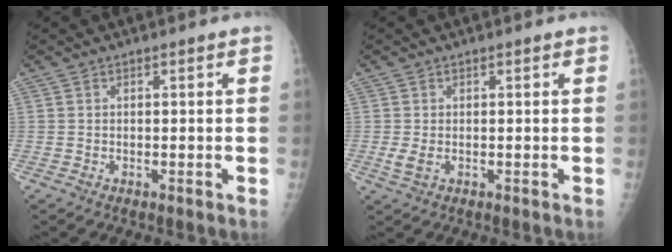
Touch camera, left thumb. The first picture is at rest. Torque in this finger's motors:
{"motor_torque": [-0.34, 0.31, 0.45, 0.04, 0.10]}